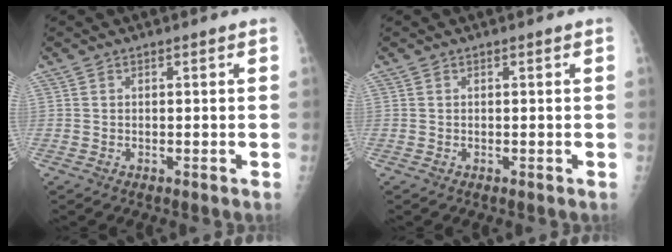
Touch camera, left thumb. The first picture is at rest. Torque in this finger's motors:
{"motor_torque": [-0.02, 0.03, -0.09, -0.06, 0.06]}